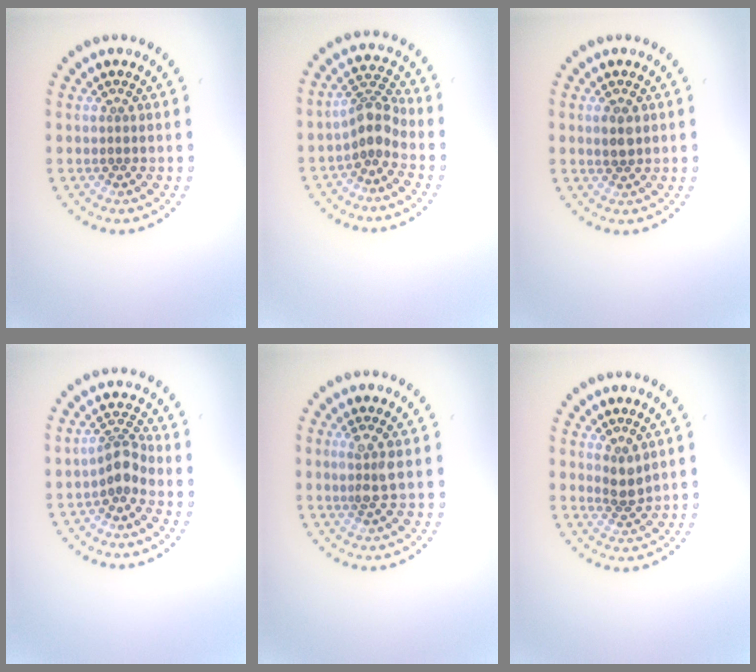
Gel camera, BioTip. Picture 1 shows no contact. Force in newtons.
{"total": 2.9, "press": 2.2, "slide": 1.8}
{"total": 1.5, "press": 1.5, "slide": 0.2}
{"total": 2.5, "press": 1.9, "slide": 1.7}
{"total": 1.7, "press": 1.5, "slide": 0.9}
{"total": 1.8, "press": 1.4, "slide": 1.1}